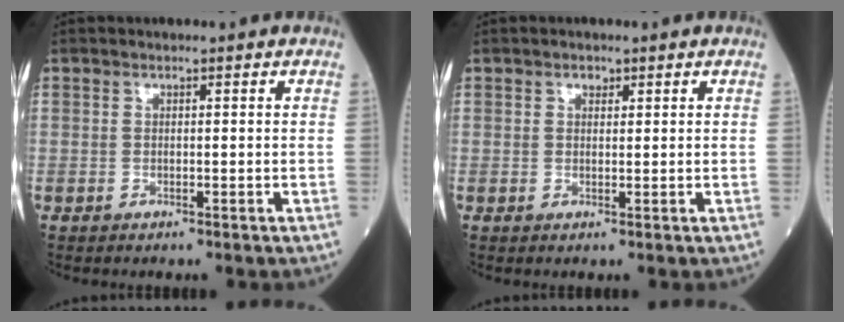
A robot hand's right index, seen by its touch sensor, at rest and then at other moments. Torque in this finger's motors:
{"motor_torque": [0.02, 0.00, 0.00, 0.00]}